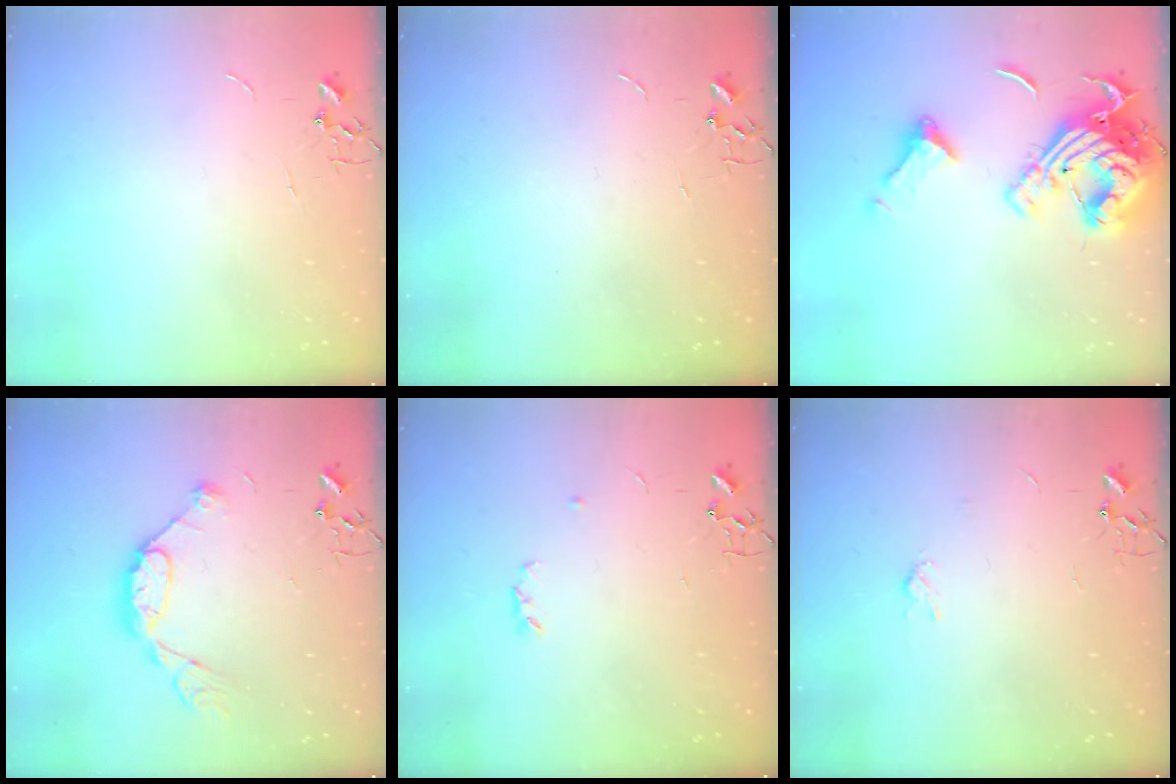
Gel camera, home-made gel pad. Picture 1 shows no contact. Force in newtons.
{"total": 0.0}
{"total": 18.8, "press": 18.7, "slide": 2.0}
{"total": 11.5, "press": 11.4, "slide": 0.9}
{"total": 3.7, "press": 3.7, "slide": 0.6}
{"total": 3.0, "press": 2.9, "slide": 0.6}